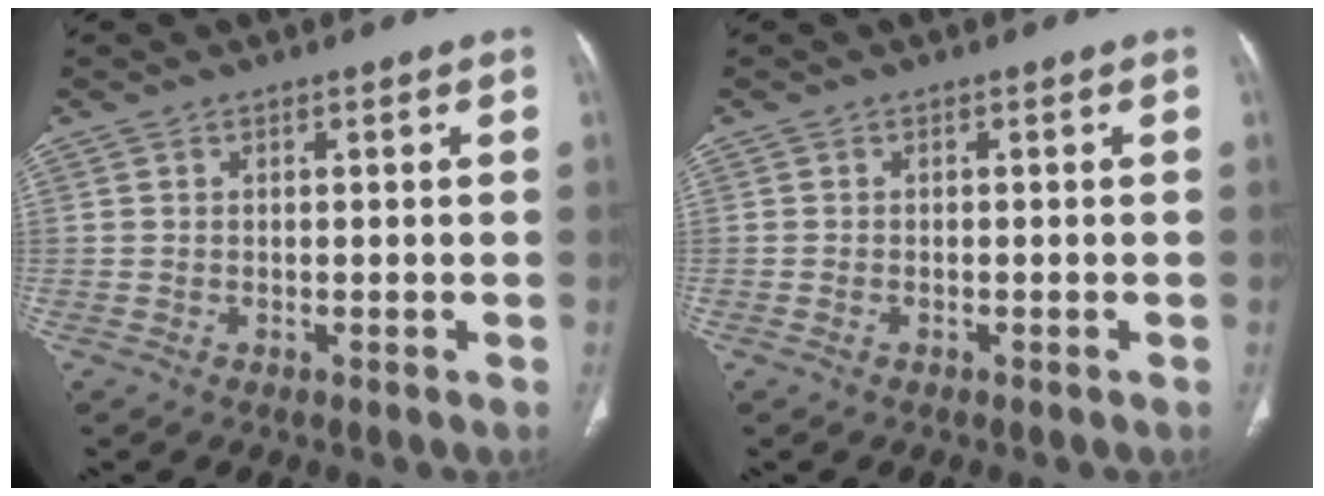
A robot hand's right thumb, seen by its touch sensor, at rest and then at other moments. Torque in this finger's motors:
{"motor_torque": [-0.71, 0.31, -0.23, 0.52, -0.03]}